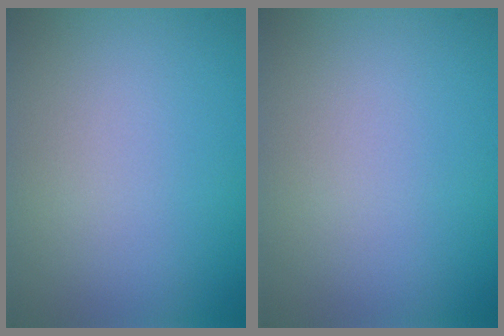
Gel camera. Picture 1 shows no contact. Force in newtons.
{"total": 0.0}